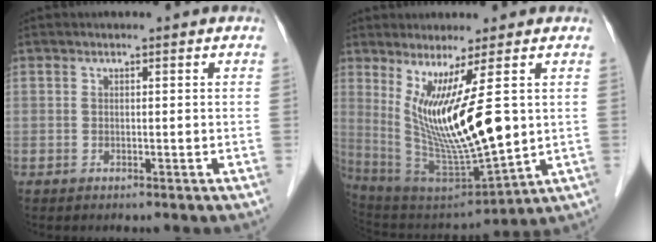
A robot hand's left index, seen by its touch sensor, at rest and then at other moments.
{"total": 13.9, "force": [2.7, 1.1, 13.6], "torque": [-0.256, -0.034, 0.064]}